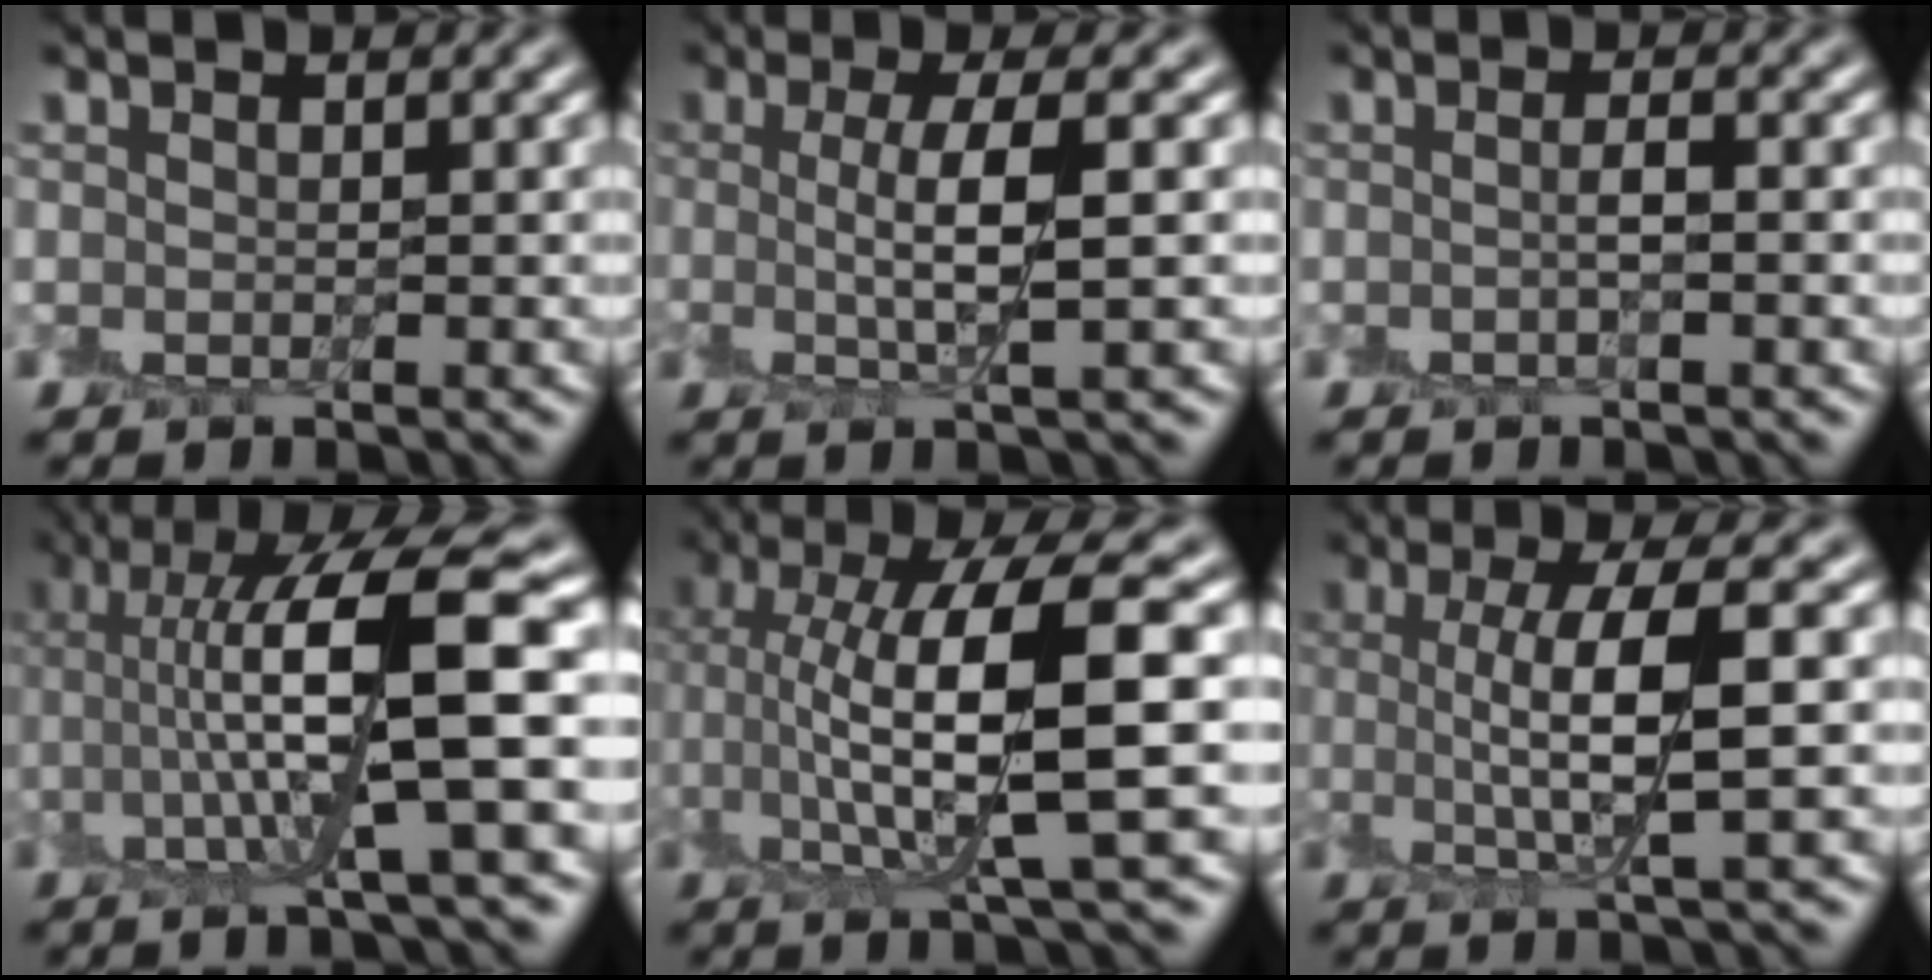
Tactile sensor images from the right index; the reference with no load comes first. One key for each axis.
{"total": 4.3, "fx": 0.2, "fy": 0.9, "fz": 4.2, "tx": -0.084, "ty": 0.000, "tz": 0.004}
{"total": 0.8, "fx": -0.2, "fy": 0.1, "fz": 0.7, "tx": -0.014, "ty": 0.004, "tz": -0.004}
{"total": 10.8, "fx": 1.5, "fy": 2.2, "fz": 10.5, "tx": -0.177, "ty": 0.007, "tz": 0.027}
{"total": 9.9, "fx": 2.0, "fy": 2.1, "fz": 9.5, "tx": -0.165, "ty": 0.006, "tz": 0.043}
{"total": 5.9, "fx": 0.6, "fy": 1.3, "fz": 5.8, "tx": -0.113, "ty": 0.005, "tz": 0.009}